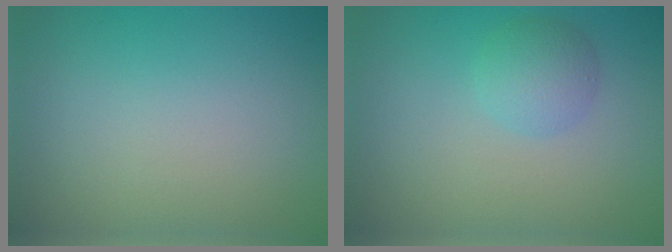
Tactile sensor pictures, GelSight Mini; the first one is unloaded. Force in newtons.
{"total": 2.4, "press": 2.4, "slide": 0.0}